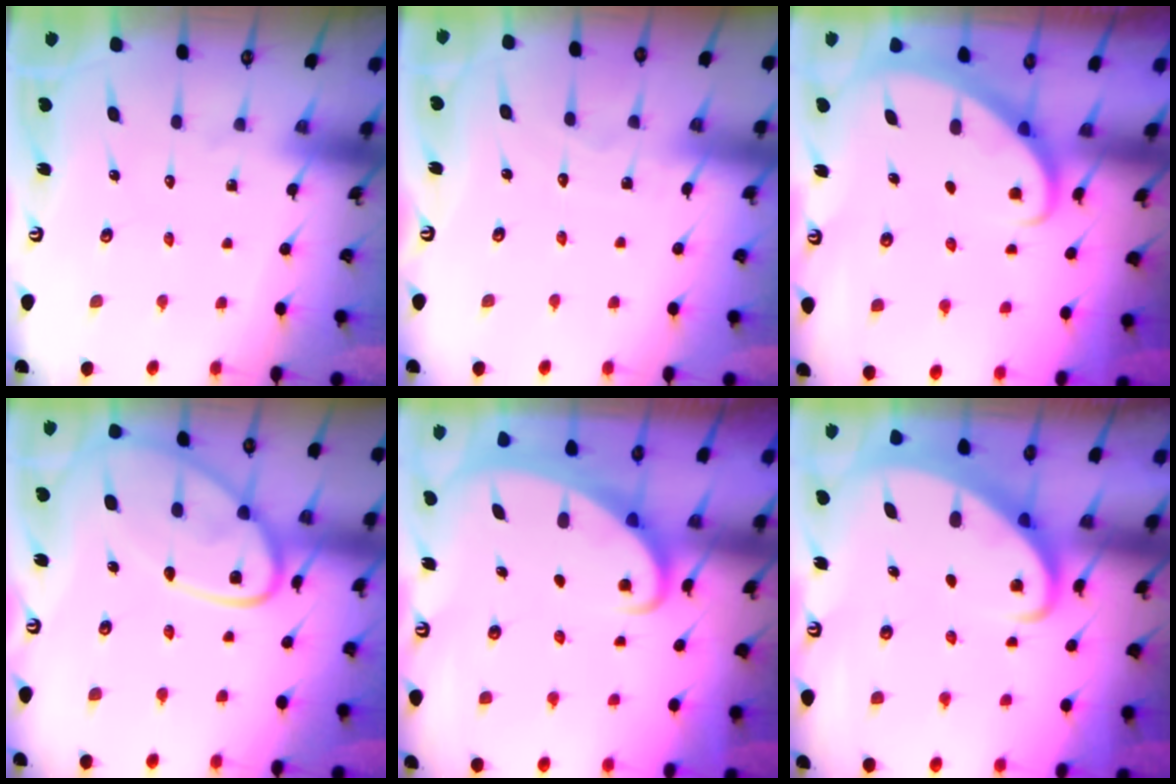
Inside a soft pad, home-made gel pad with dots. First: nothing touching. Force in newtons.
{"total": 2.9, "press": 2.9, "slide": 0.3}
{"total": 2.9, "press": 2.9, "slide": 0.2}
{"total": 14.9, "press": 14.9, "slide": 1.3}
{"total": 2.1, "press": 2.1, "slide": 0.3}
{"total": 2.6, "press": 2.6, "slide": 0.3}